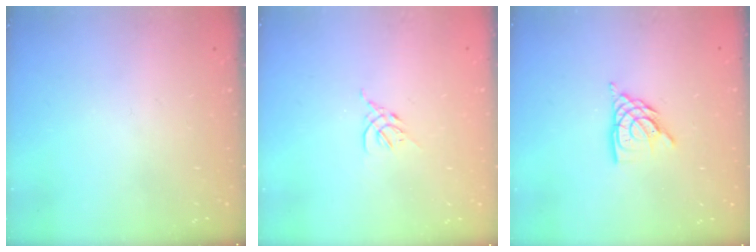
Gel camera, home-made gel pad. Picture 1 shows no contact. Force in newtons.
{"total": 2.6, "press": 2.5, "slide": 0.8}
{"total": 9.0, "press": 8.9, "slide": 1.2}